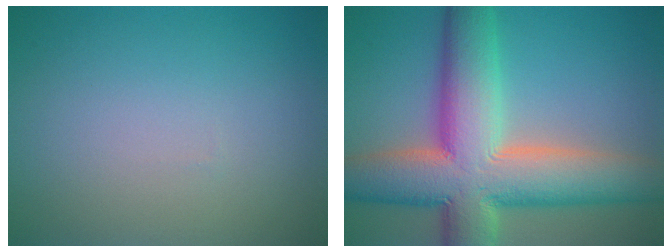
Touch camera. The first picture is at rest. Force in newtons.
{"total": 13.4, "press": 13.3, "slide": 1.3}